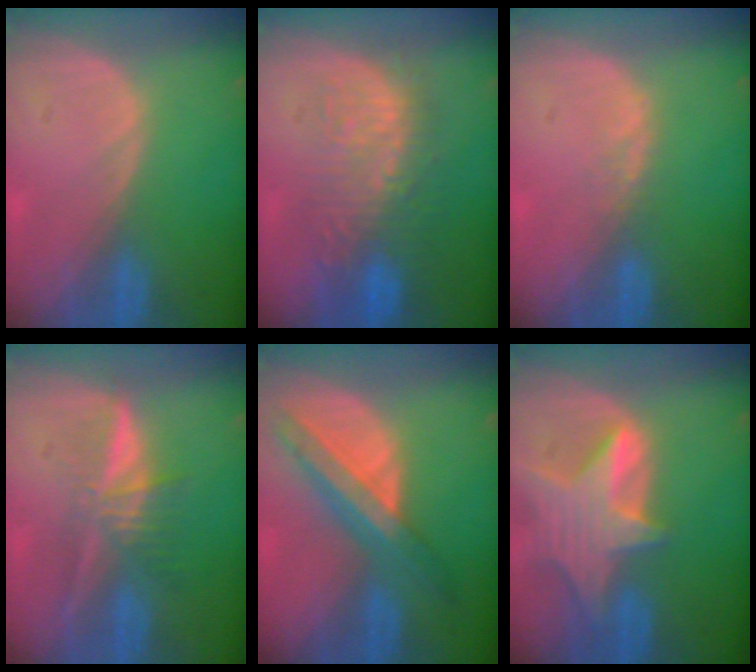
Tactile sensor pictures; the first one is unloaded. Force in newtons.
{"total": 10.0, "press": 9.3, "slide": 3.8}
{"total": 1.0, "press": 1.0, "slide": 0.2}
{"total": 5.9, "press": 5.6, "slide": 2.0}
{"total": 8.5, "press": 7.3, "slide": 4.4}
{"total": 8.5, "press": 7.6, "slide": 3.7}